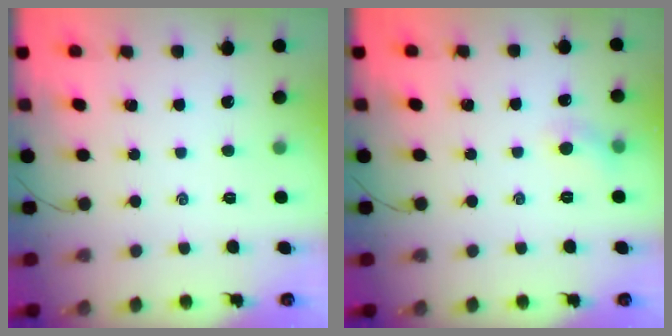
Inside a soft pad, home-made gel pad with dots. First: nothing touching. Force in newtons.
{"total": 4.4, "press": 4.2, "slide": 1.2}